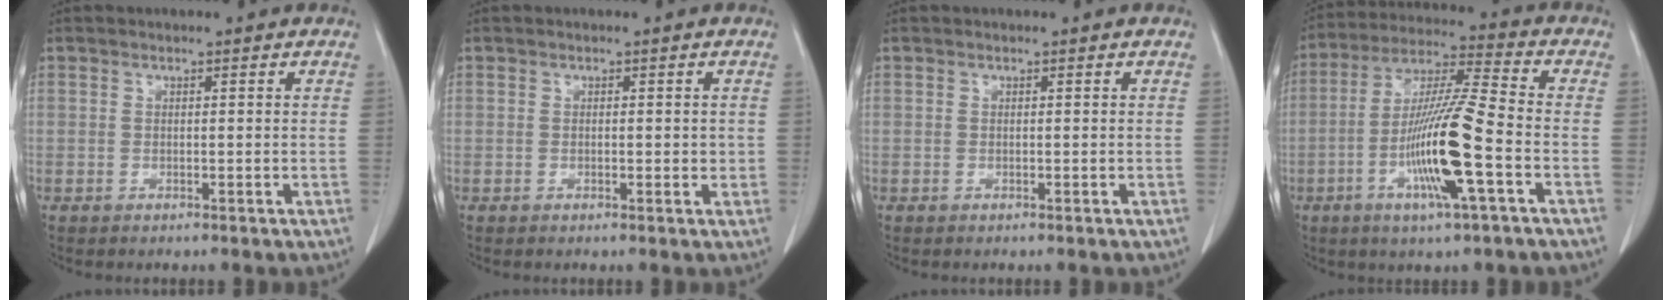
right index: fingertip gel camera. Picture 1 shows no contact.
{"total": 1.3, "force": [0.1, 0.7, 1.1], "torque": [-0.012, 0.002, 0.004]}
{"total": 0.0}
{"total": 14.4, "force": [-4.4, 0.2, 13.7], "torque": [-0.267, -0.005, -0.084]}